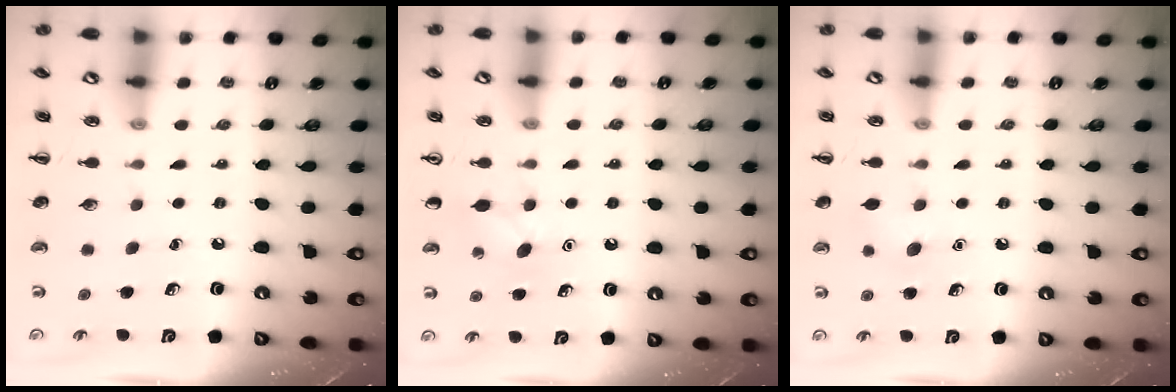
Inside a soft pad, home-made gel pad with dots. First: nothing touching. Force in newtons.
{"total": 6.2, "press": 5.9, "slide": 1.7}
{"total": 5.8, "press": 5.6, "slide": 1.8}